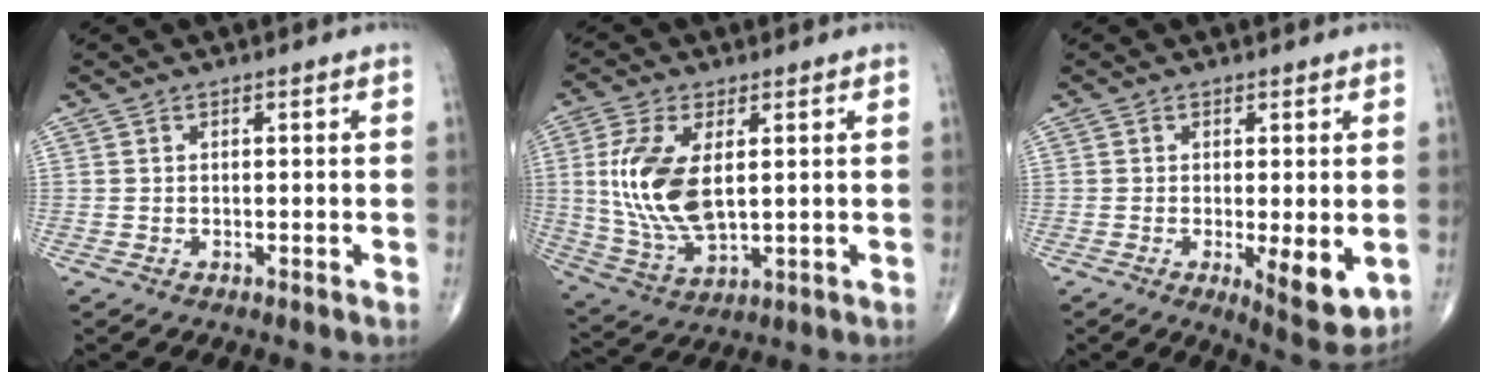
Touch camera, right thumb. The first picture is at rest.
{"total": 13.7, "force": [2.0, 6.7, 11.8], "torque": [-0.251, -0.012, 0.051]}
{"total": 7.5, "force": [-1.4, 2.4, 7.0], "torque": [-0.098, -0.023, -0.017]}